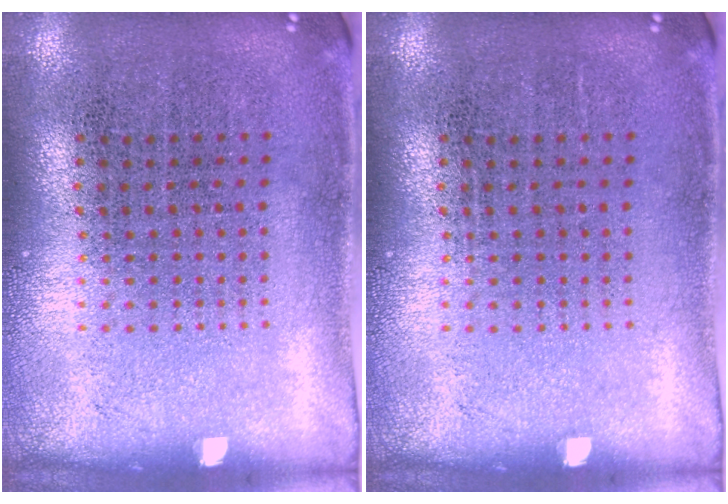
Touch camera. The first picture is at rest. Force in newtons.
{"total": 0.0}